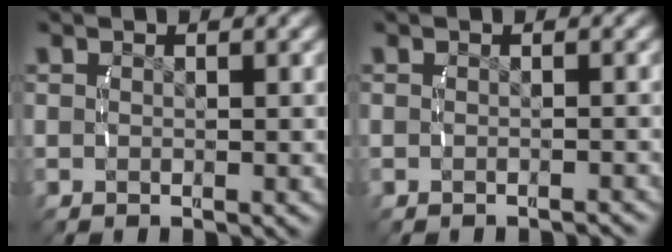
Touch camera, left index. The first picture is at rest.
{"total": 1.1, "force": [-1.1, 0.1, 0.2], "torque": [-0.005, 0.001, -0.018]}